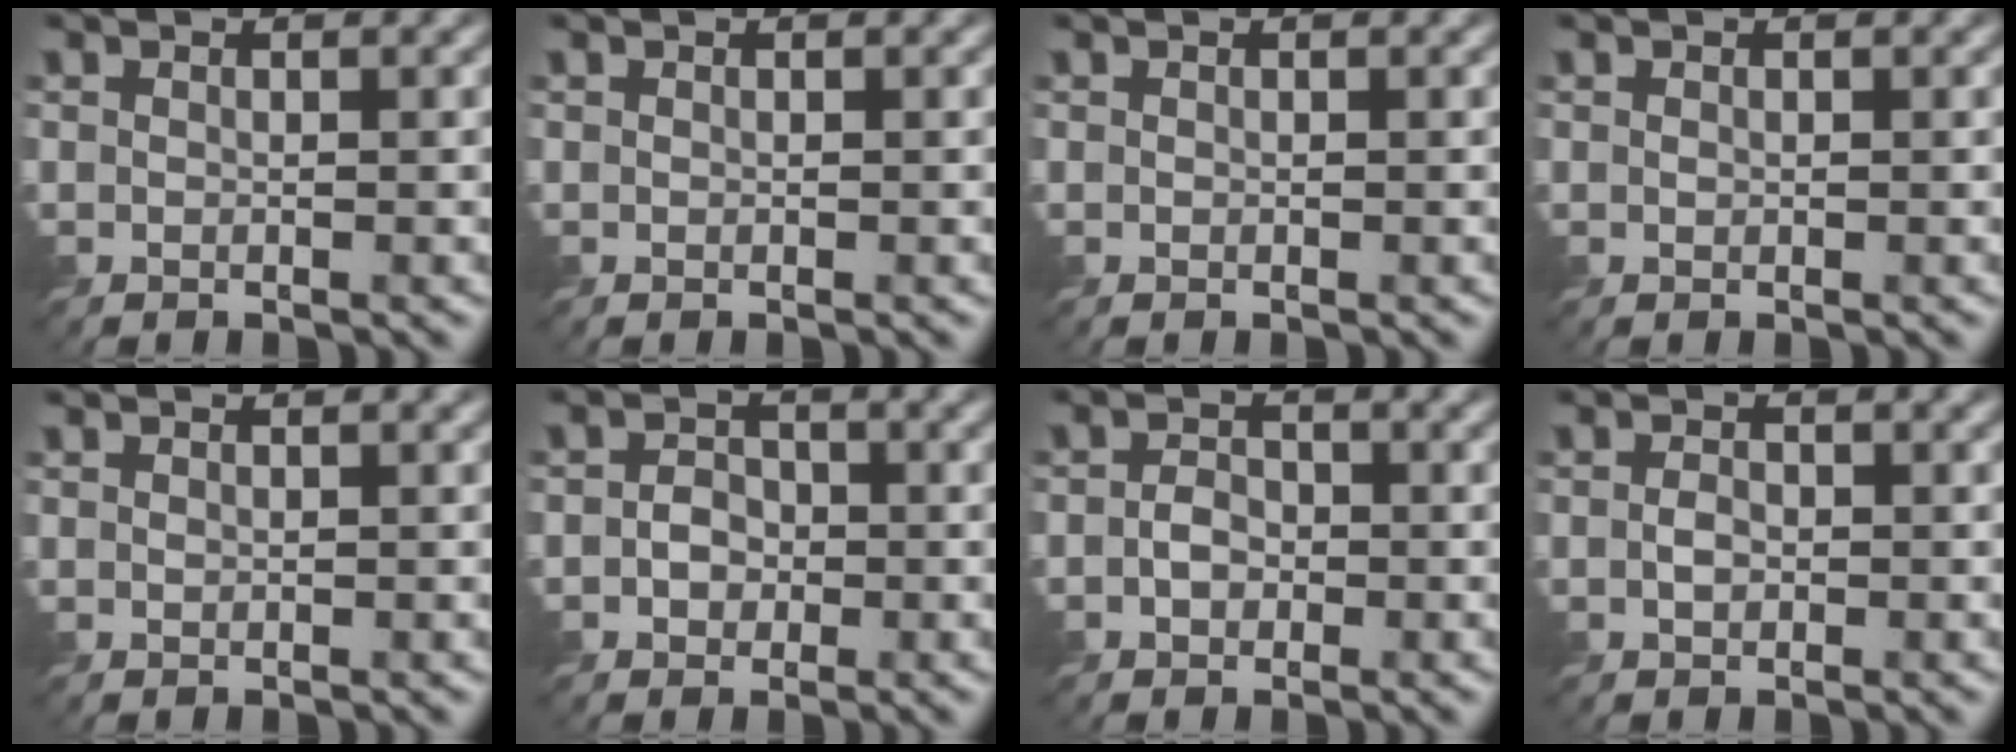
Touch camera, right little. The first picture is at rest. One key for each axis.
{"total": 0.0}
{"total": 0.0}
{"total": 0.0}
{"total": 0.0}
{"total": 2.2, "fx": -0.8, "fy": 1.8, "fz": 0.9, "tx": -0.010, "ty": -0.001, "tz": -0.021}
{"total": 2.0, "fx": -0.8, "fy": 1.5, "fz": 1.0, "tx": -0.017, "ty": 0.000, "tz": -0.021}
{"total": 1.3, "fx": -0.5, "fy": 0.9, "fz": 0.8, "tx": -0.015, "ty": -0.001, "tz": -0.012}